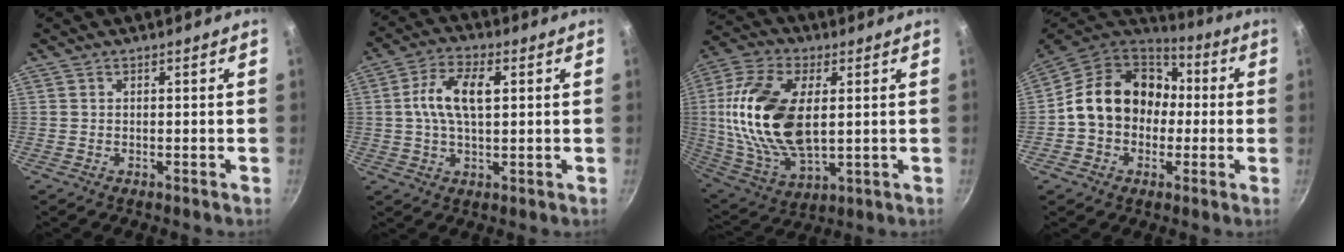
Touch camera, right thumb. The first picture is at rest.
{"total": 9.6, "force": [1.7, 5.0, 8.0], "torque": [-0.142, 0.016, 0.023]}
{"total": 21.6, "force": [2.6, 11.7, 18.0], "torque": [-0.354, -0.002, 0.050]}
{"total": 18.3, "force": [0.3, 15.1, 10.3], "torque": [-0.143, 0.053, -0.005]}